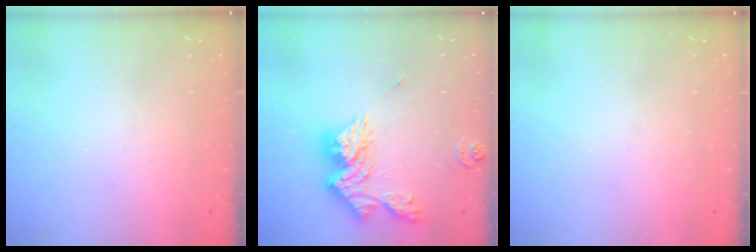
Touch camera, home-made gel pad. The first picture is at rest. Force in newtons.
{"total": 15.2, "press": 15.1, "slide": 1.6}
{"total": 0.0}